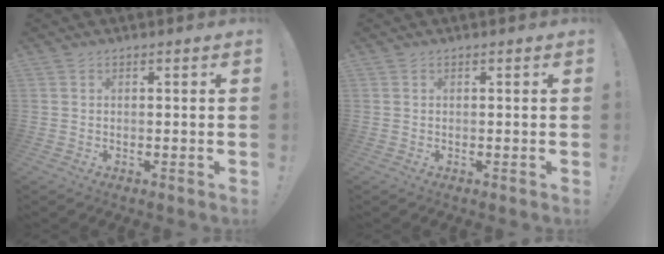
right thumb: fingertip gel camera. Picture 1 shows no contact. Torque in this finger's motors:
{"motor_torque": [-0.01, 0.00, 0.00, 0.00, 0.01]}